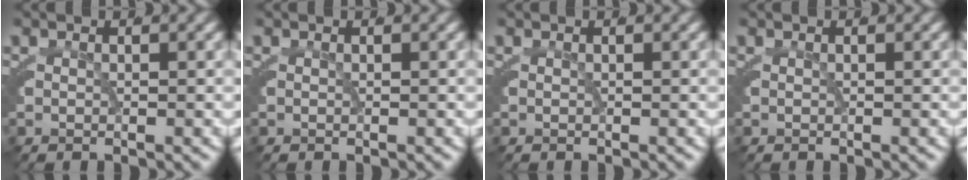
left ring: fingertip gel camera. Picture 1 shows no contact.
{"total": 0.0}
{"total": 0.0}
{"total": 0.0}